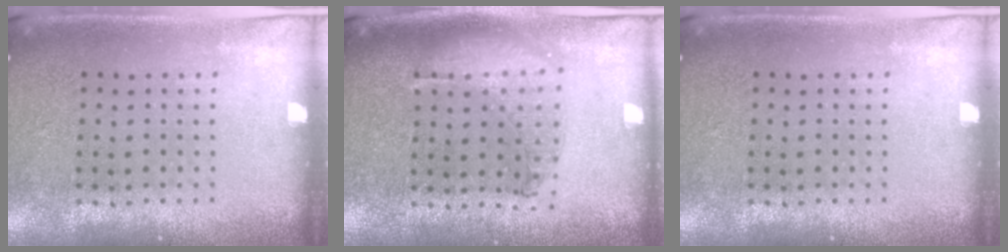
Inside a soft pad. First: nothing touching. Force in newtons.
{"total": 1.0, "press": 1.0, "slide": 0.3}
{"total": 0.0}